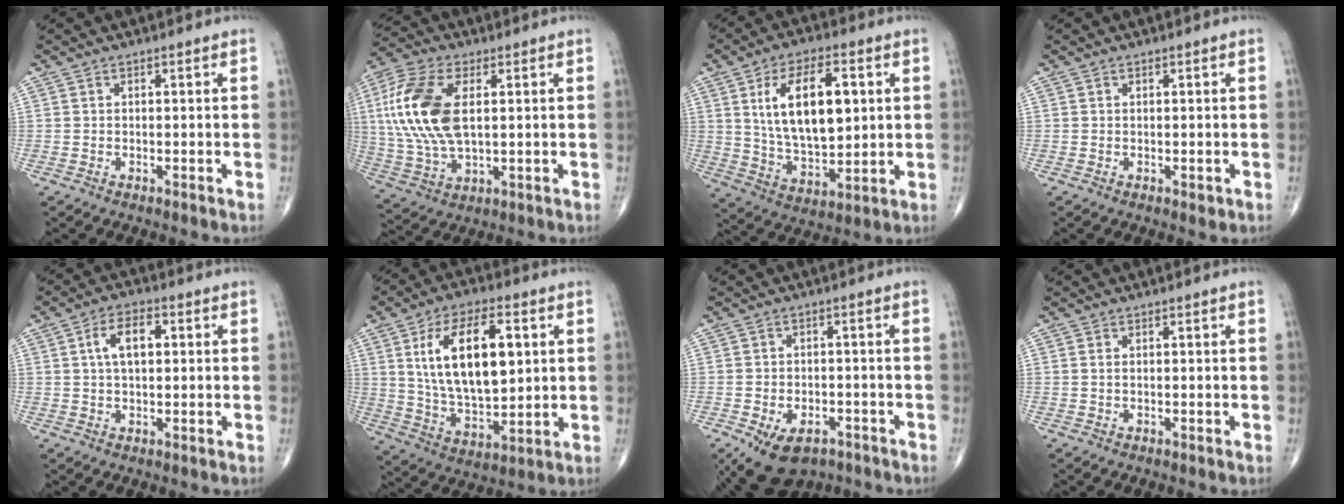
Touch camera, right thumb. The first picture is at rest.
{"total": 17.3, "force": [3.0, 9.0, 14.5], "torque": [-0.316, 0.000, 0.058]}
{"total": 16.8, "force": [3.9, 8.4, 14.1], "torque": [-0.218, -0.011, 0.076]}
{"total": 0.8, "force": [0.1, 0.6, 0.6], "torque": [-0.007, -0.002, 0.003]}
{"total": 6.8, "force": [1.4, 3.6, 5.6], "torque": [-0.093, 0.012, 0.022]}
{"total": 18.8, "force": [4.5, 9.2, 15.8], "torque": [-0.253, -0.011, 0.086]}
{"total": 10.6, "force": [-6.2, 6.7, 5.4], "torque": [-0.085, 0.024, -0.087]}
{"total": 0.6, "force": [0.2, 0.3, 0.5], "torque": [-0.012, 0.005, 0.004]}